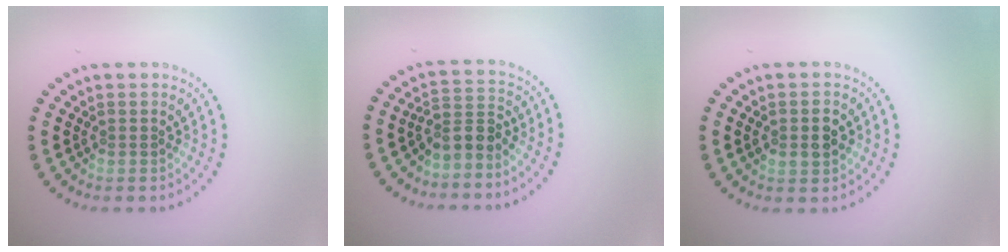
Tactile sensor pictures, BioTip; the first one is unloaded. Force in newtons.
{"total": 2.6, "press": 1.9, "slide": 1.7}
{"total": 2.8, "press": 2.8, "slide": 0.1}